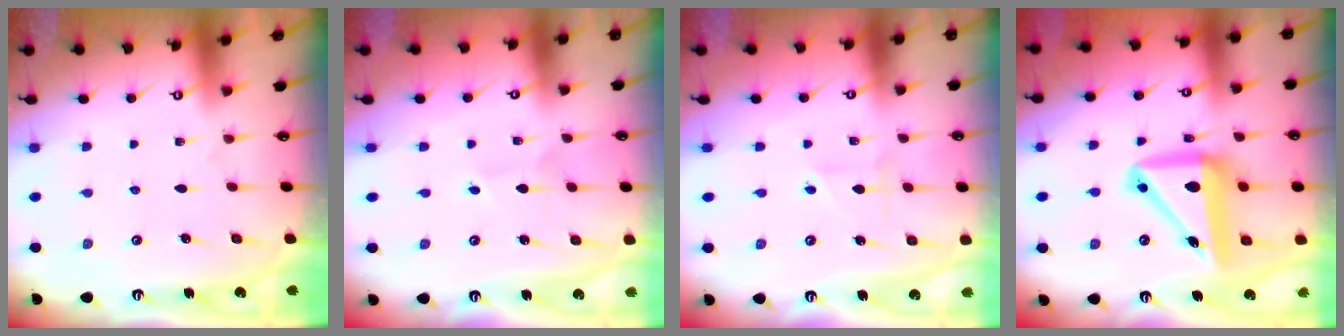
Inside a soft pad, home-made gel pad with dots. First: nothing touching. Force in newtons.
{"total": 1.6, "press": 1.5, "slide": 0.1}
{"total": 1.5, "press": 1.5, "slide": 0.2}
{"total": 12.9, "press": 12.5, "slide": 3.4}